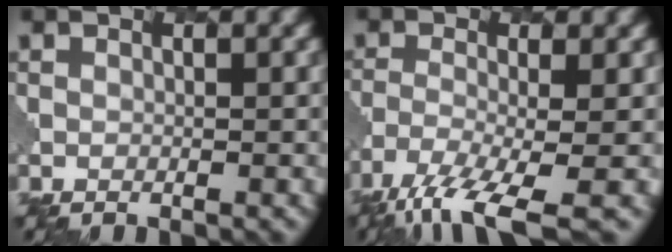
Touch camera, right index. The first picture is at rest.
{"total": 7.7, "force": [-5.0, 2.0, 5.5], "torque": [-0.101, -0.015, -0.097]}